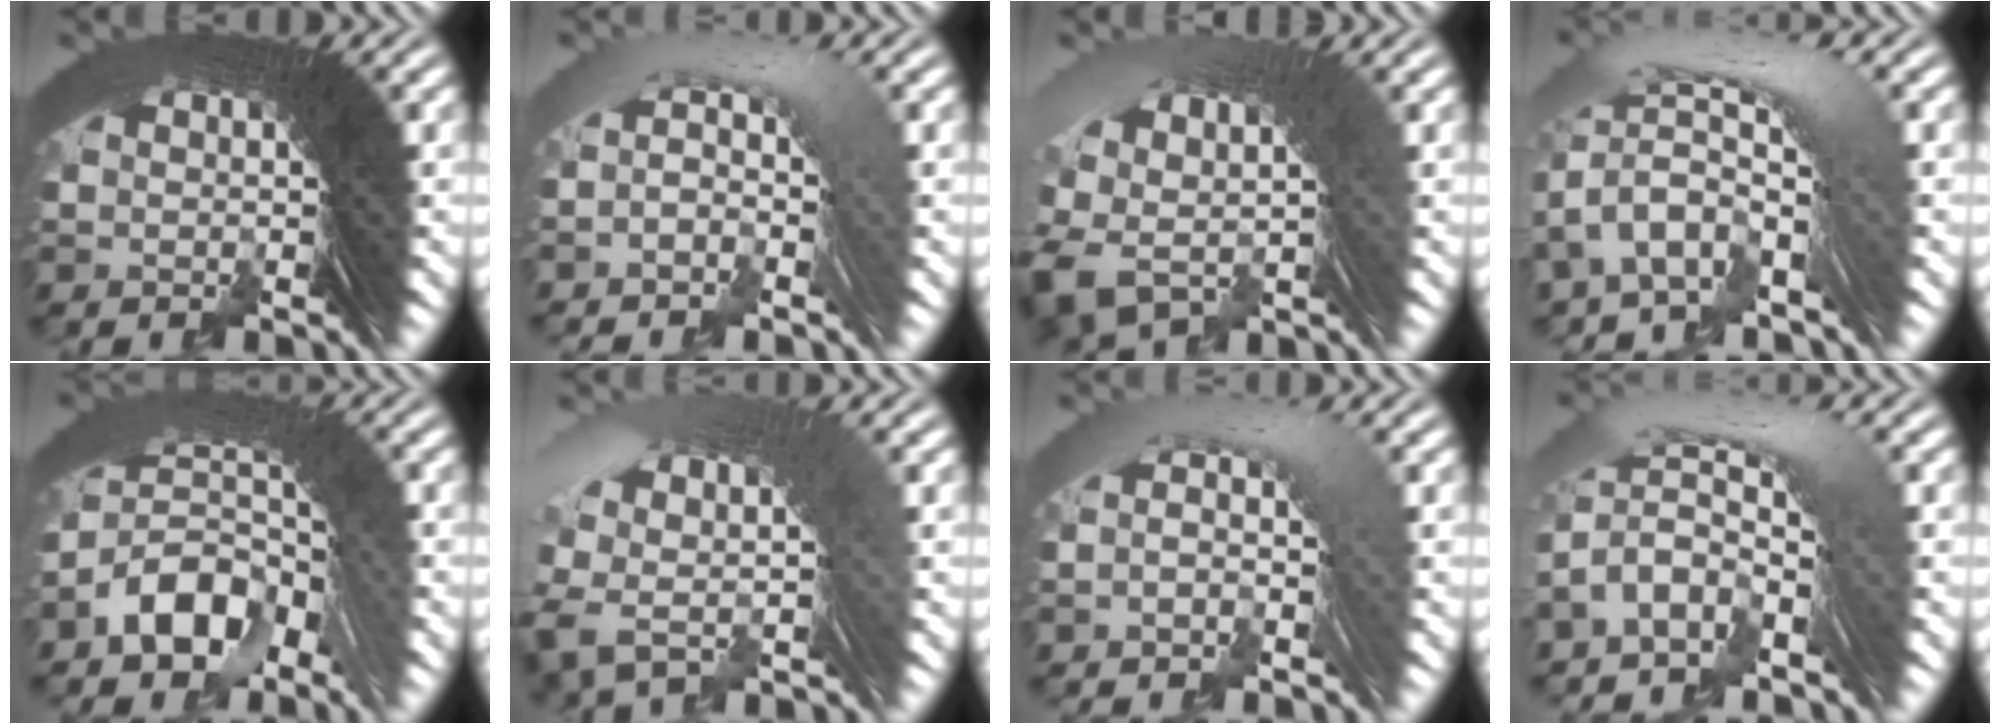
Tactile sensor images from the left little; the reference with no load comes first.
{"total": 3.4, "force": [0.2, 1.5, 3.1], "torque": [-0.033, 0.027, -0.013]}
{"total": 4.4, "force": [0.0, 2.9, 3.3], "torque": [-0.076, -0.011, 0.016]}
{"total": 4.0, "force": [0.0, 2.0, 3.5], "torque": [-0.072, 0.007, -0.011]}
{"total": 5.2, "force": [-0.9, 2.7, 4.3], "torque": [-0.104, -0.015, -0.004]}
{"total": 3.3, "force": [0.3, 1.4, 3.0], "torque": [-0.054, 0.006, 0.013]}
{"total": 3.0, "force": [0.1, 1.0, 2.9], "torque": [-0.029, 0.027, -0.010]}
{"total": 5.8, "force": [-0.2, 4.1, 4.2], "torque": [-0.097, 0.005, -0.018]}